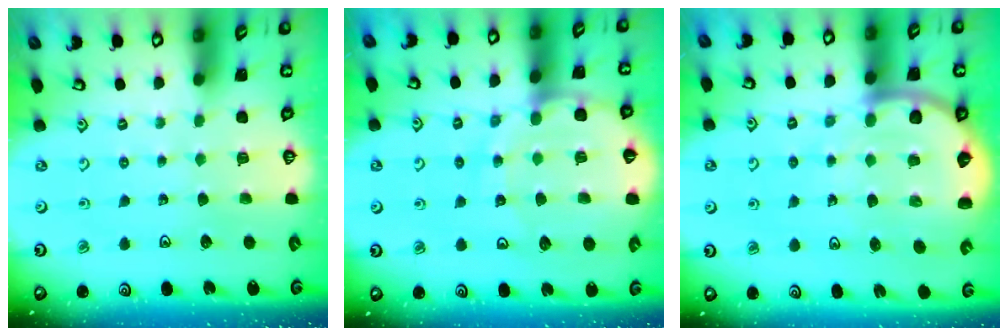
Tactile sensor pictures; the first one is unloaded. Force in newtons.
{"total": 13.1, "press": 13.0, "slide": 1.5}
{"total": 8.6, "press": 8.4, "slide": 1.8}